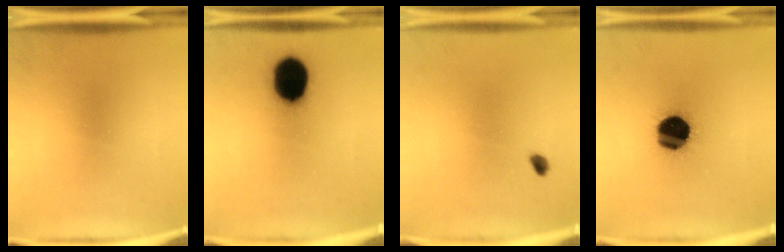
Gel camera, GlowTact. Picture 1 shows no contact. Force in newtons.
{"total": 15.6}
{"total": 1.4}
{"total": 18.5}